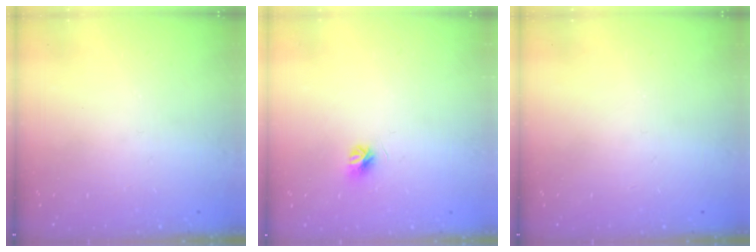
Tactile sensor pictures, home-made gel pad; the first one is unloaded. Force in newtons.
{"total": 4.8, "press": 4.7, "slide": 0.4}
{"total": 0.0}